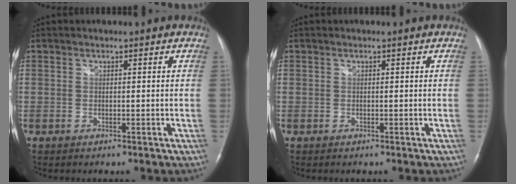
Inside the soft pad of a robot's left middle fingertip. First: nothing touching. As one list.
[{"total": 0.0}]